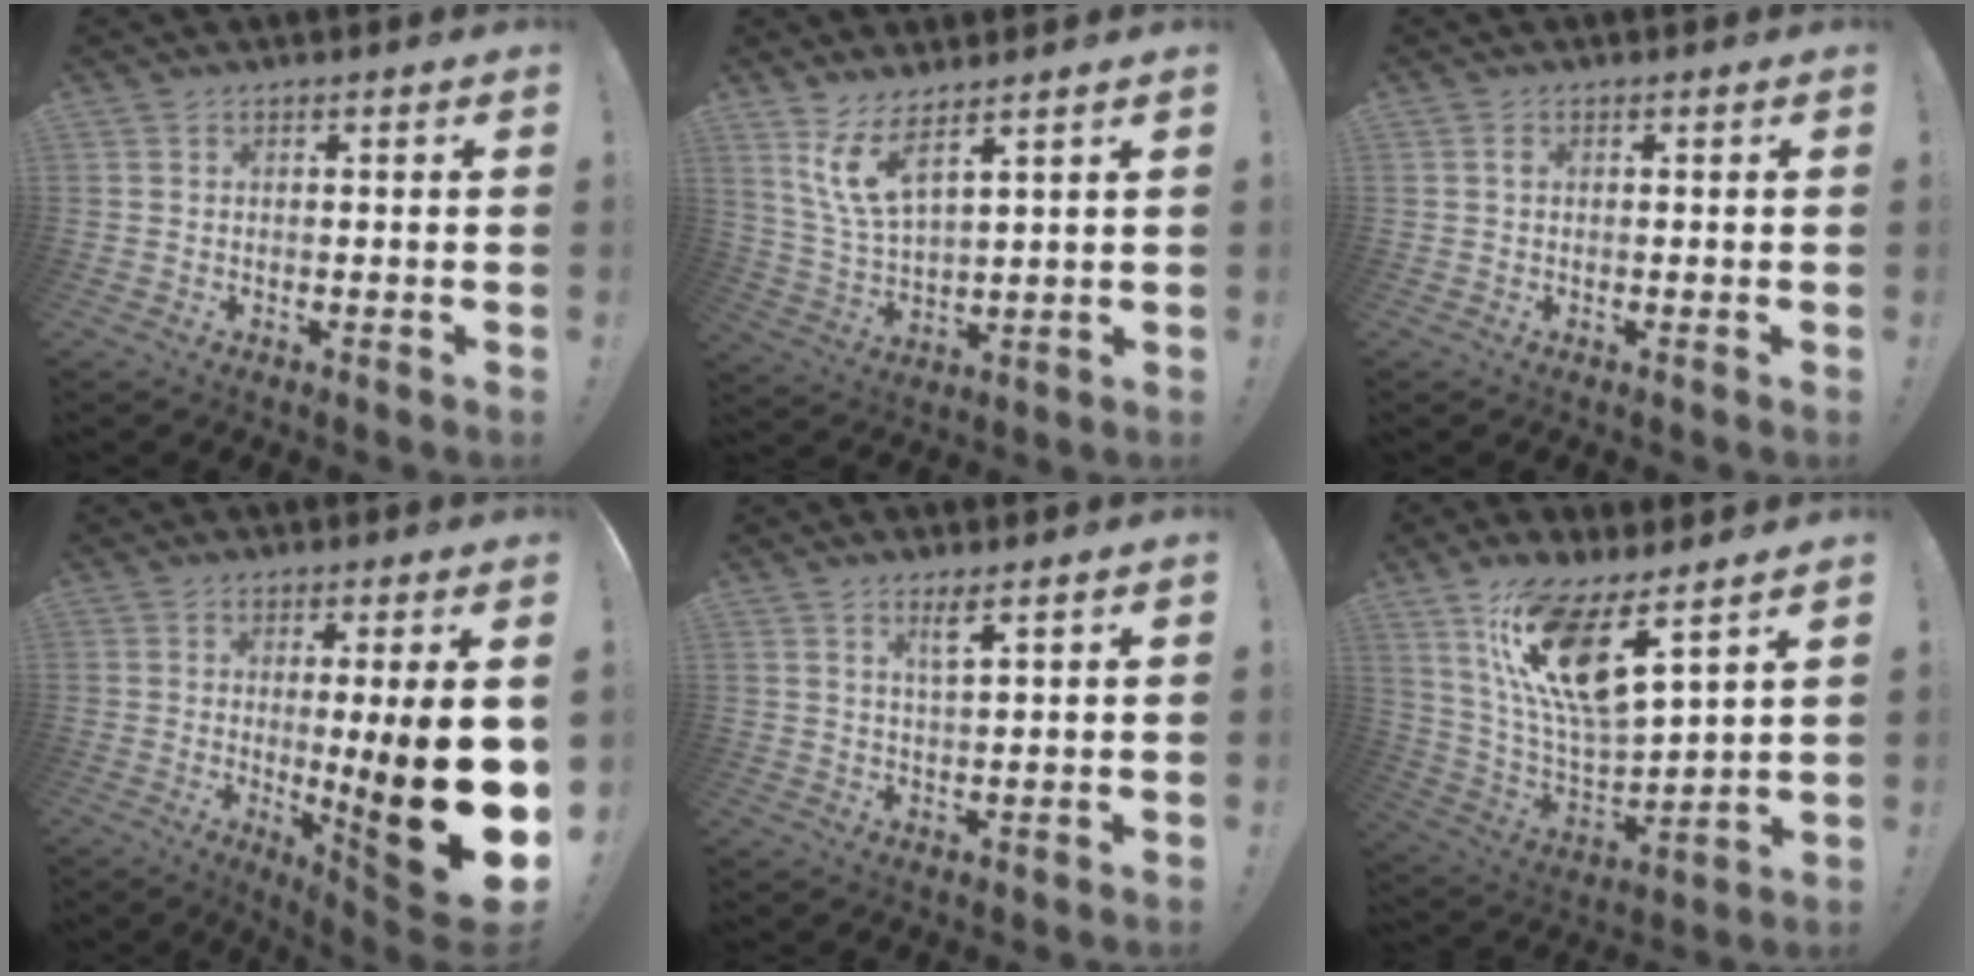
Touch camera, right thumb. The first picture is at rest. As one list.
[{"total": 9.6, "force": [6.5, 2.9, 6.4], "torque": [-0.127, -0.026, 0.124]}, {"total": 1.0, "force": [0.1, 0.6, 0.8], "torque": [-0.021, 0.006, 0.001]}, {"total": 20.5, "force": [0.0, 2.3, 20.4], "torque": [-0.288, -0.029, 0.012]}, {"total": 3.9, "force": [2.4, 0.4, 3.1], "torque": [-0.056, -0.006, 0.037]}, {"total": 16.2, "force": [10.2, 3.7, 12.0], "torque": [-0.241, -0.061, 0.174]}]